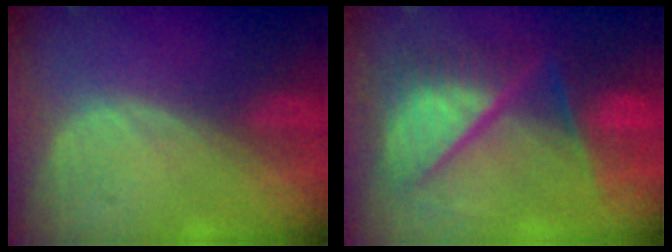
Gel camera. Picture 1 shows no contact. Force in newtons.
{"total": 11.0, "press": 10.9, "slide": 1.1}